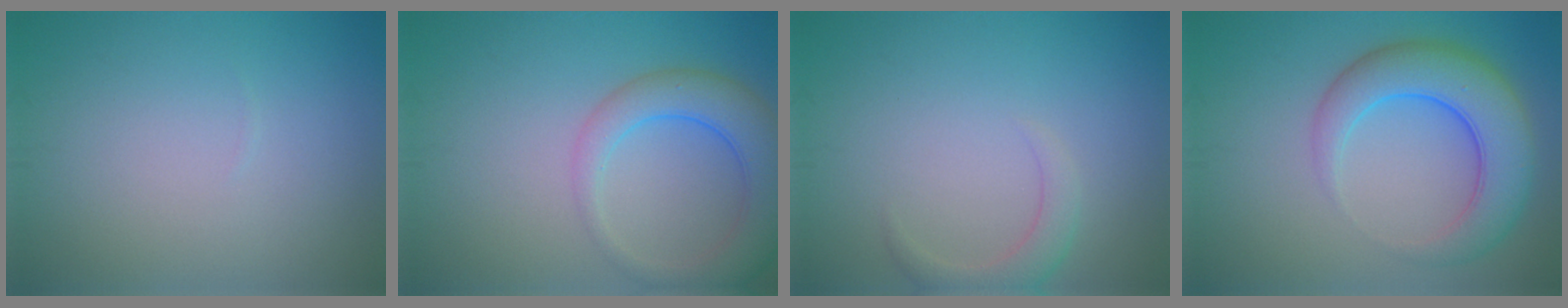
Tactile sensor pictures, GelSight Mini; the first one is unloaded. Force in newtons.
{"total": 5.5, "press": 5.5, "slide": 0.6}
{"total": 2.2, "press": 2.2, "slide": 0.2}
{"total": 7.1, "press": 7.1, "slide": 0.2}